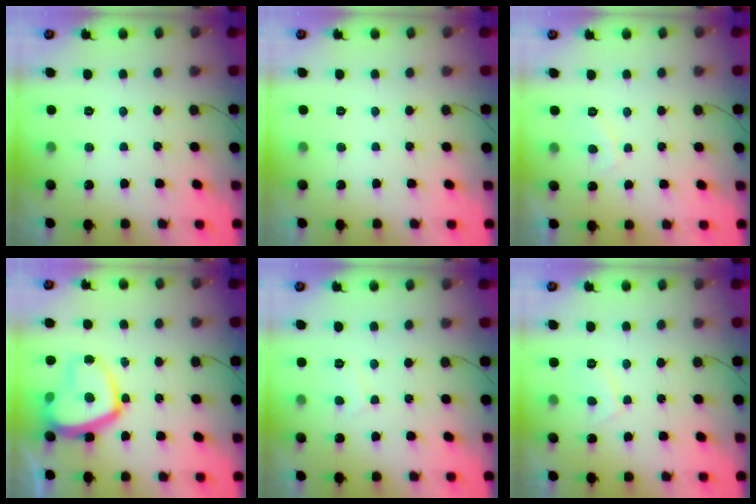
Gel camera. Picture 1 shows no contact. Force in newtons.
{"total": 0.0}
{"total": 1.8, "press": 1.7, "slide": 0.7}
{"total": 14.4, "press": 14.3, "slide": 1.4}
{"total": 2.6, "press": 2.6, "slide": 0.2}
{"total": 2.7, "press": 2.6, "slide": 0.8}